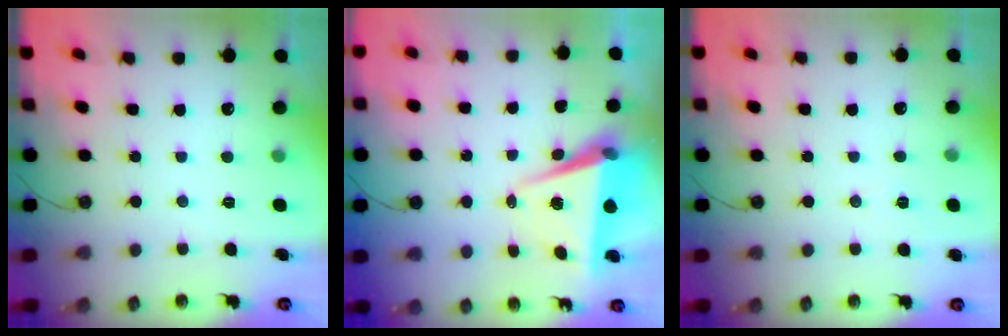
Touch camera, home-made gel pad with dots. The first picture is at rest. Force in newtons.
{"total": 7.2, "press": 5.6, "slide": 4.5}
{"total": 6.3, "press": 4.4, "slide": 4.5}